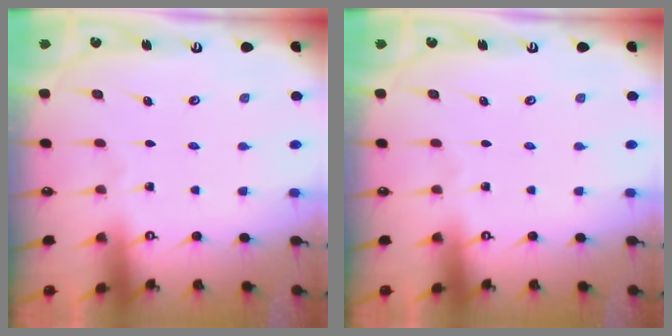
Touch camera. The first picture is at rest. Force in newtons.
{"total": 0.0}